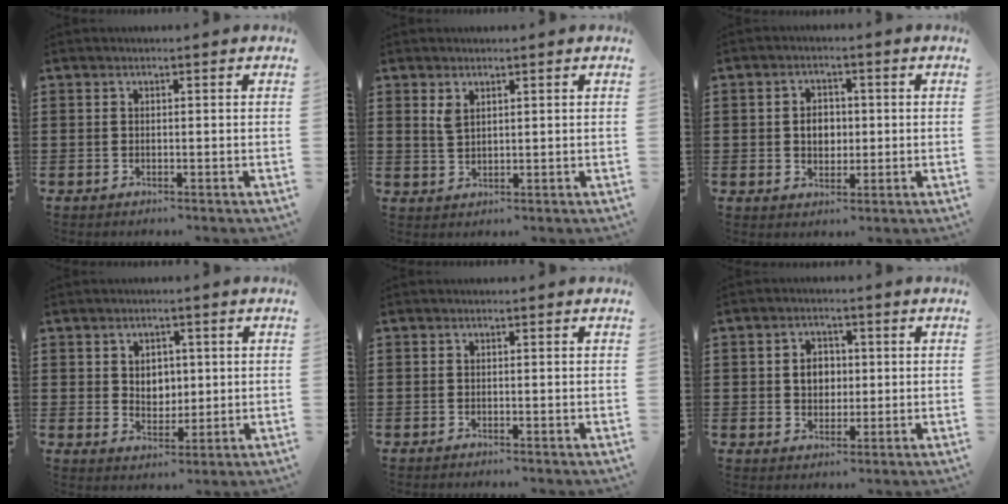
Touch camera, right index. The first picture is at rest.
{"total": 2.2, "force": [1.3, 1.0, 1.4], "torque": [-0.031, 0.003, 0.025]}
{"total": 3.4, "force": [-0.1, 2.6, 2.3], "torque": [-0.043, 0.005, -0.006]}
{"total": 3.6, "force": [1.0, 3.2, 1.4], "torque": [-0.032, 0.008, 0.015]}
{"total": 0.0}
{"total": 3.8, "force": [0.2, 3.0, 2.3], "torque": [-0.046, 0.008, -0.002]}